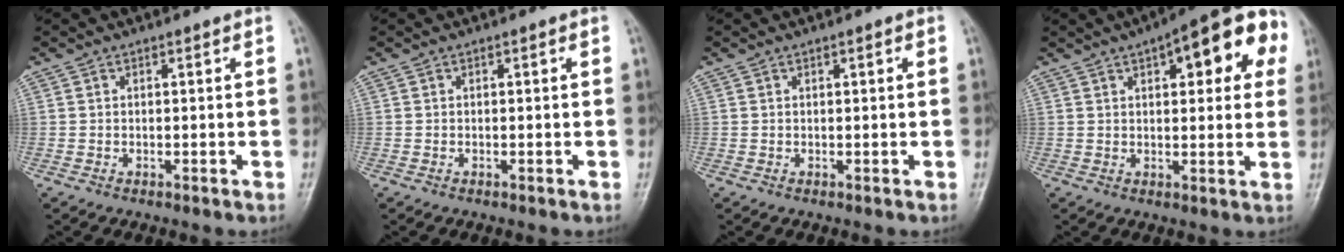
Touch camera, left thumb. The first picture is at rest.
{"total": 0.0}
{"total": 0.9, "force": [0.3, 0.2, 0.8], "torque": [-0.012, 0.002, 0.003]}
{"total": 16.7, "force": [6.2, 6.5, 14.0], "torque": [-0.145, 0.015, 0.070]}